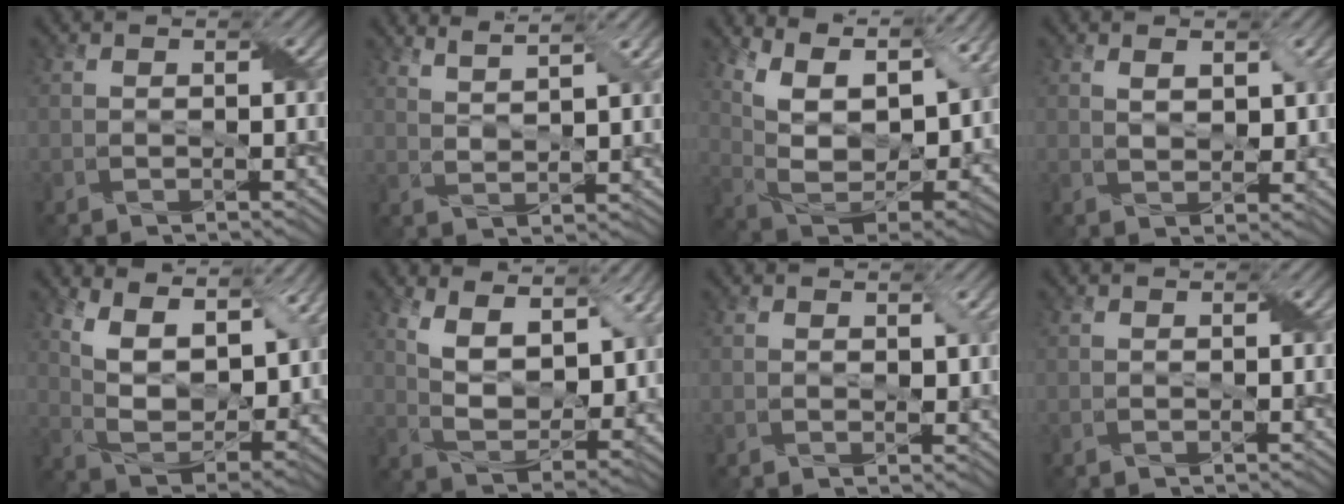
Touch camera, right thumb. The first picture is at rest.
{"total": 5.8, "force": [4.4, 1.0, 3.6], "torque": [-0.060, 0.003, 0.072]}
{"total": 15.7, "force": [9.9, 6.4, 10.4], "torque": [-0.224, 0.026, 0.151]}
{"total": 3.1, "force": [1.3, 1.7, 2.2], "torque": [-0.044, -0.004, 0.026]}
{"total": 12.7, "force": [7.5, 5.6, 8.6], "torque": [-0.178, -0.001, 0.122]}
{"total": 10.9, "force": [5.5, 5.3, 7.8], "torque": [-0.164, -0.004, 0.097]}
{"total": 1.5, "force": [0.7, 0.8, 1.0], "torque": [-0.017, -0.003, 0.017]}
{"total": 0.0}